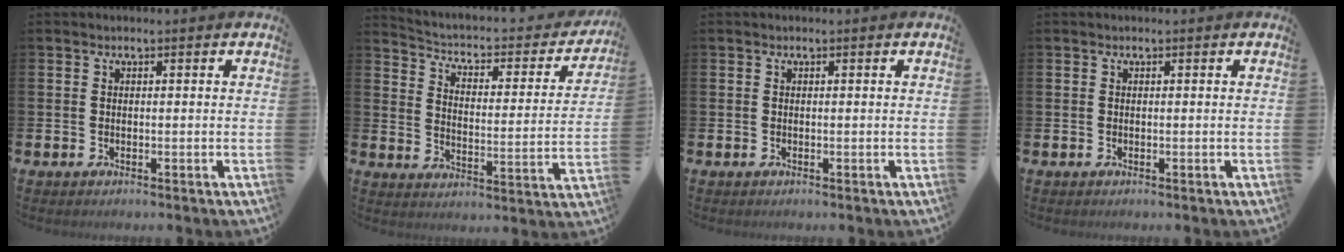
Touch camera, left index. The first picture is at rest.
{"total": 3.9, "force": [3.0, 1.8, 1.7], "torque": [-0.058, -0.027, 0.040]}
{"total": 0.0}
{"total": 0.0}